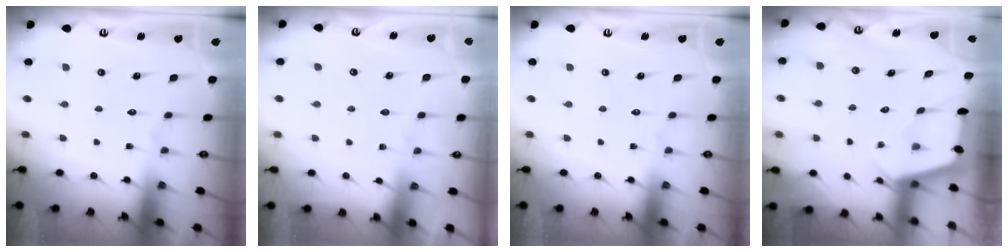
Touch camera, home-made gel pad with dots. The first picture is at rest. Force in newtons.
{"total": 1.0, "press": 1.0, "slide": 0.2}
{"total": 0.0}
{"total": 2.5, "press": 2.5, "slide": 0.2}